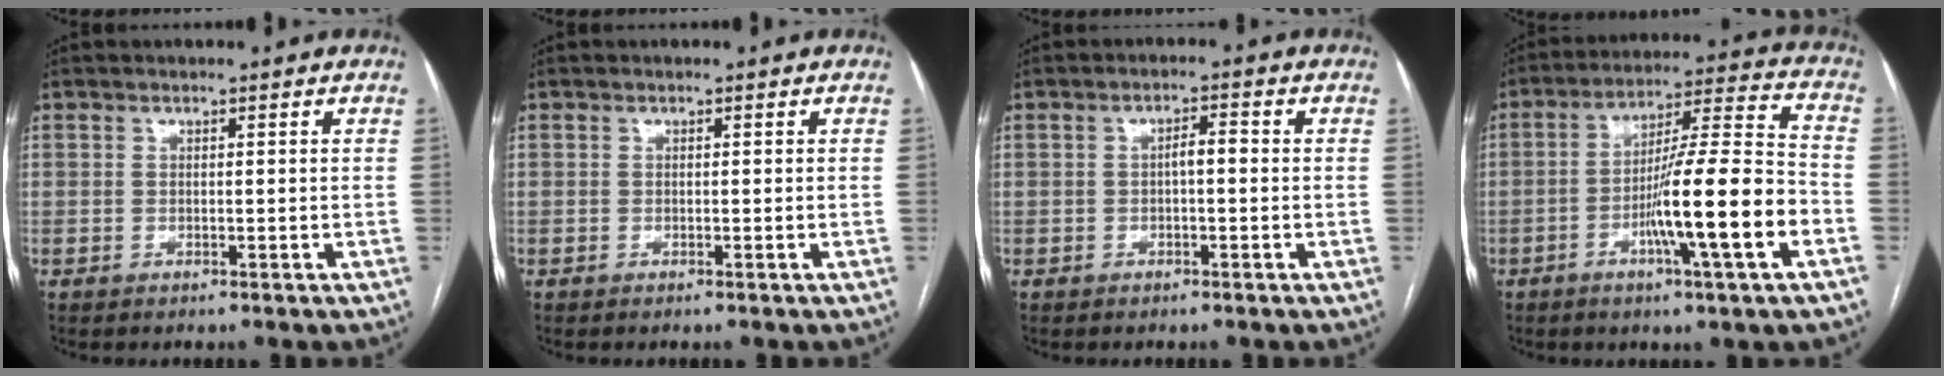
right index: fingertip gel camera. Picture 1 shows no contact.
{"total": 0.0}
{"total": 2.3, "force": [-0.2, 0.7, 2.2], "torque": [-0.034, 0.007, -0.004]}
{"total": 15.7, "force": [-5.2, -0.2, 14.8], "torque": [-0.245, 0.001, -0.086]}